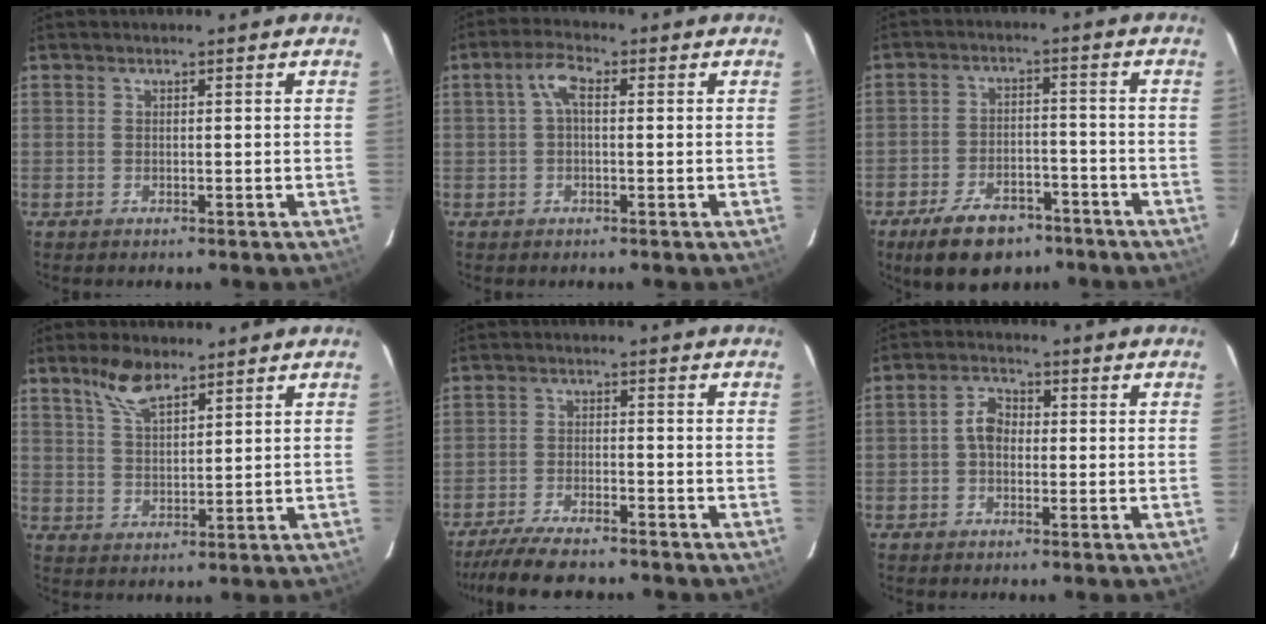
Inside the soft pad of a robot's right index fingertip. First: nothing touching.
{"total": 3.3, "force": [0.7, 1.3, 3.0], "torque": [-0.061, 0.012, 0.014]}
{"total": 13.2, "force": [-10.8, 4.6, 5.9], "torque": [-0.136, -0.008, -0.170]}
{"total": 6.2, "force": [4.8, 1.9, 3.4], "torque": [-0.062, 0.003, 0.096]}
{"total": 10.4, "force": [-9.1, 2.1, 4.5], "torque": [-0.109, -0.017, -0.152]}
{"total": 3.3, "force": [-0.3, 2.4, 2.2], "torque": [-0.040, 0.013, -0.006]}